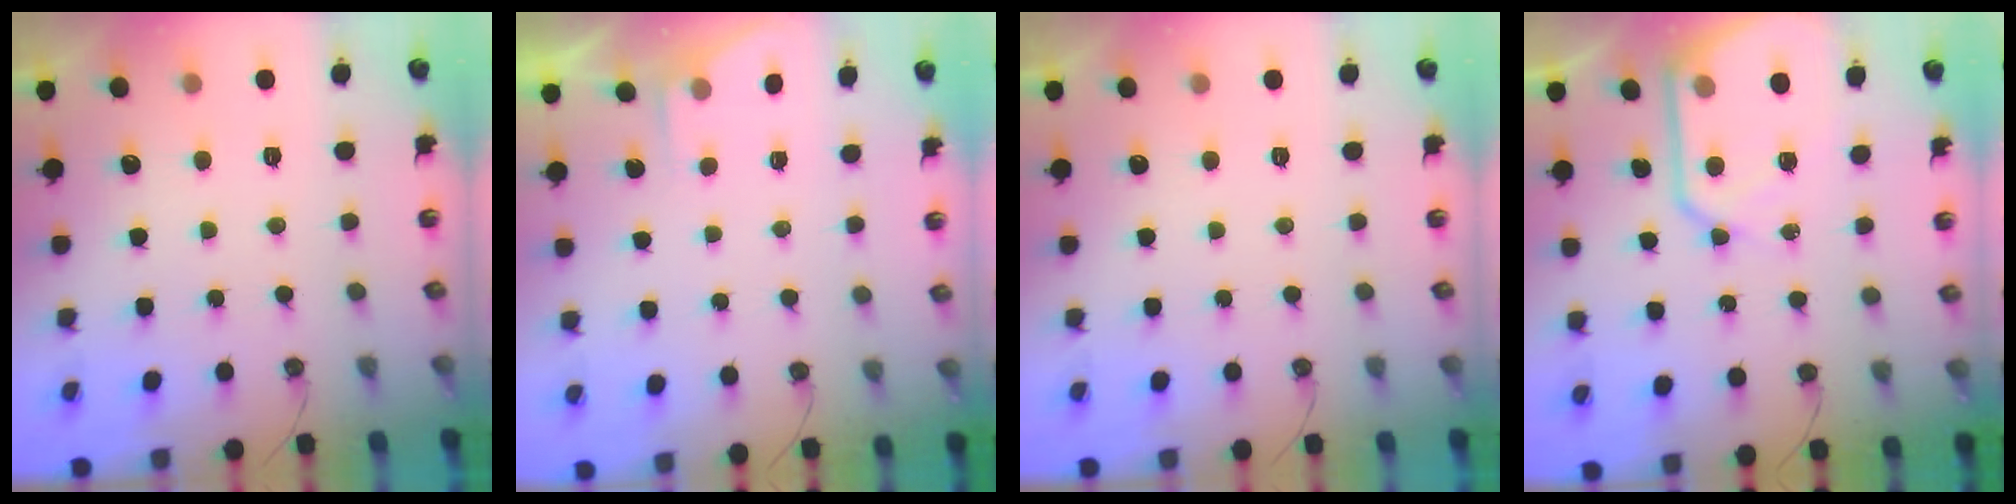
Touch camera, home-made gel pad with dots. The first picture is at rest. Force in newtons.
{"total": 1.8, "press": 1.8, "slide": 0.3}
{"total": 0.0}
{"total": 12.7, "press": 12.7, "slide": 1.4}